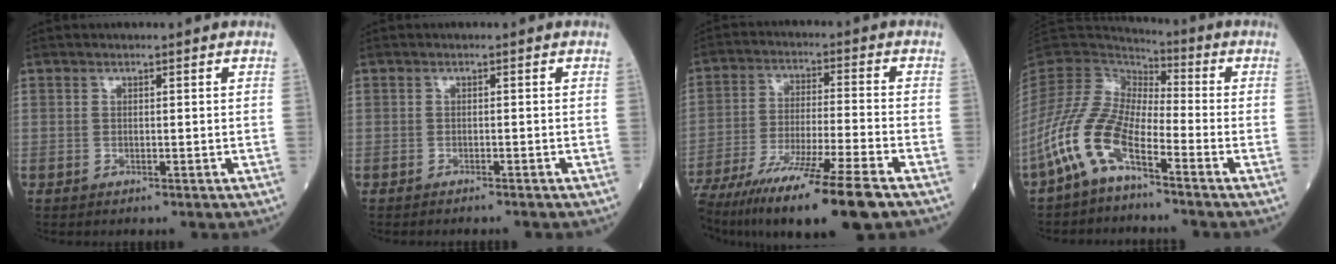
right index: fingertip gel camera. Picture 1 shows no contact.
{"total": 1.4, "force": [-1.4, -0.2, 0.4], "torque": [-0.007, 0.000, -0.018]}
{"total": 19.6, "force": [-13.9, 0.2, 13.8], "torque": [-0.227, -0.054, -0.235]}
{"total": 10.6, "force": [-5.8, 3.7, 8.0], "torque": [-0.188, 0.006, -0.124]}